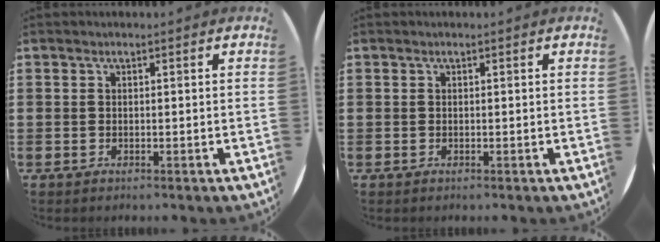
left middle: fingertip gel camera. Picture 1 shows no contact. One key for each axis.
{"total": 0.0}